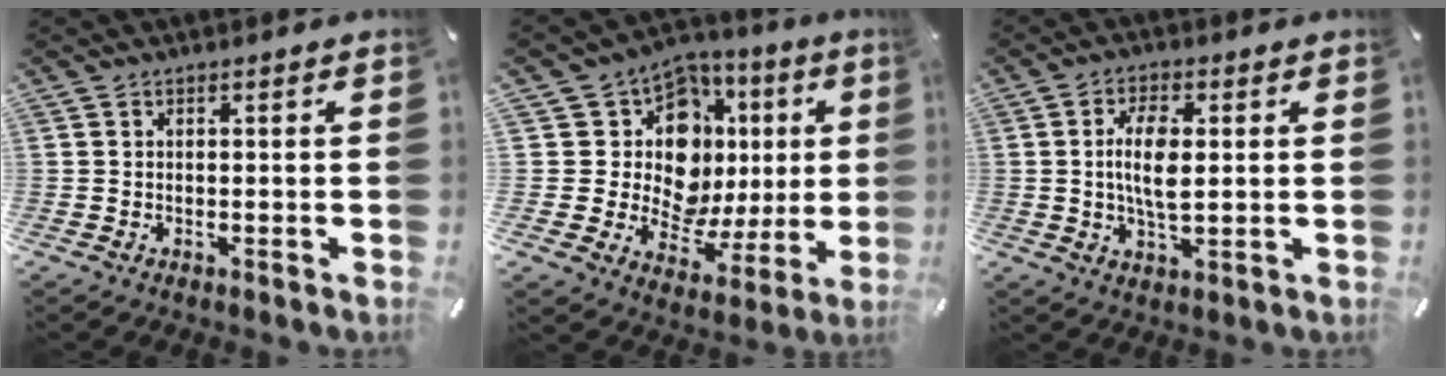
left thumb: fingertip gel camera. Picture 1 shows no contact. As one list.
[{"total": 15.2, "force": [3.6, 12.0, 8.7], "torque": [-0.151, -0.049, 0.072]}, {"total": 7.9, "force": [0.9, 3.5, 7.0], "torque": [-0.157, -0.004, 0.005]}]